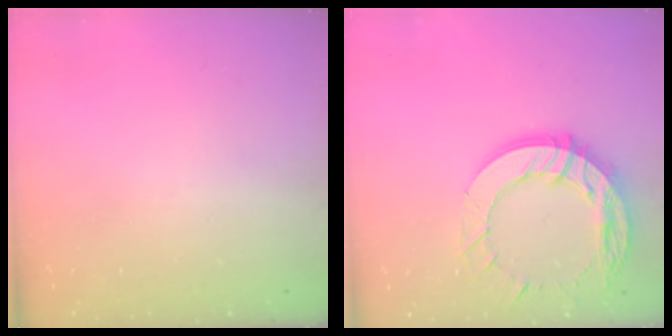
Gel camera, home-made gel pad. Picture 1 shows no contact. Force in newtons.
{"total": 16.7, "press": 16.6, "slide": 1.6}